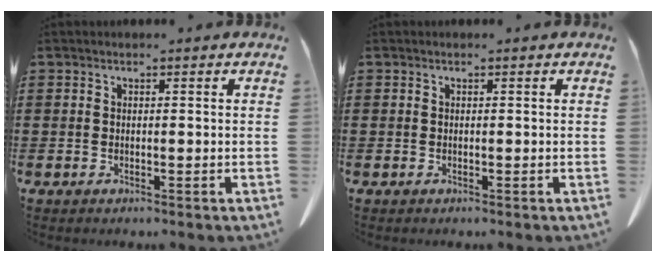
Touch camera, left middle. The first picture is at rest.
{"total": 0.0}